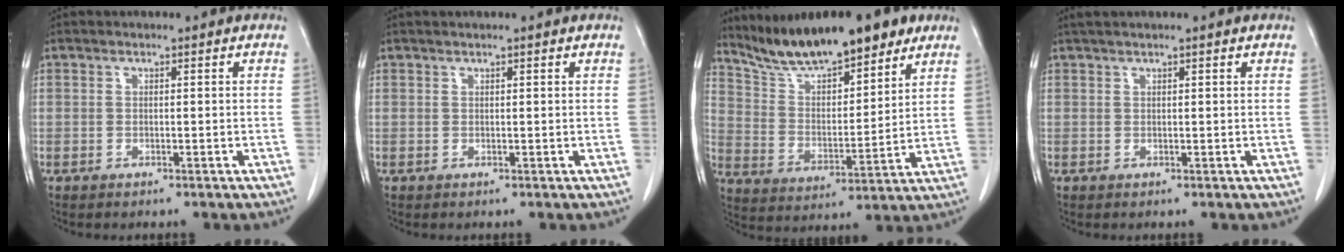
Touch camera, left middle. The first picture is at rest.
{"total": 1.7, "force": [1.3, 0.1, 1.1], "torque": [-0.015, 0.020, 0.020]}
{"total": 16.1, "force": [13.1, 3.8, 8.6], "torque": [-0.138, 0.005, 0.230]}
{"total": 3.5, "force": [2.7, 0.1, 2.2], "torque": [-0.036, 0.031, 0.045]}